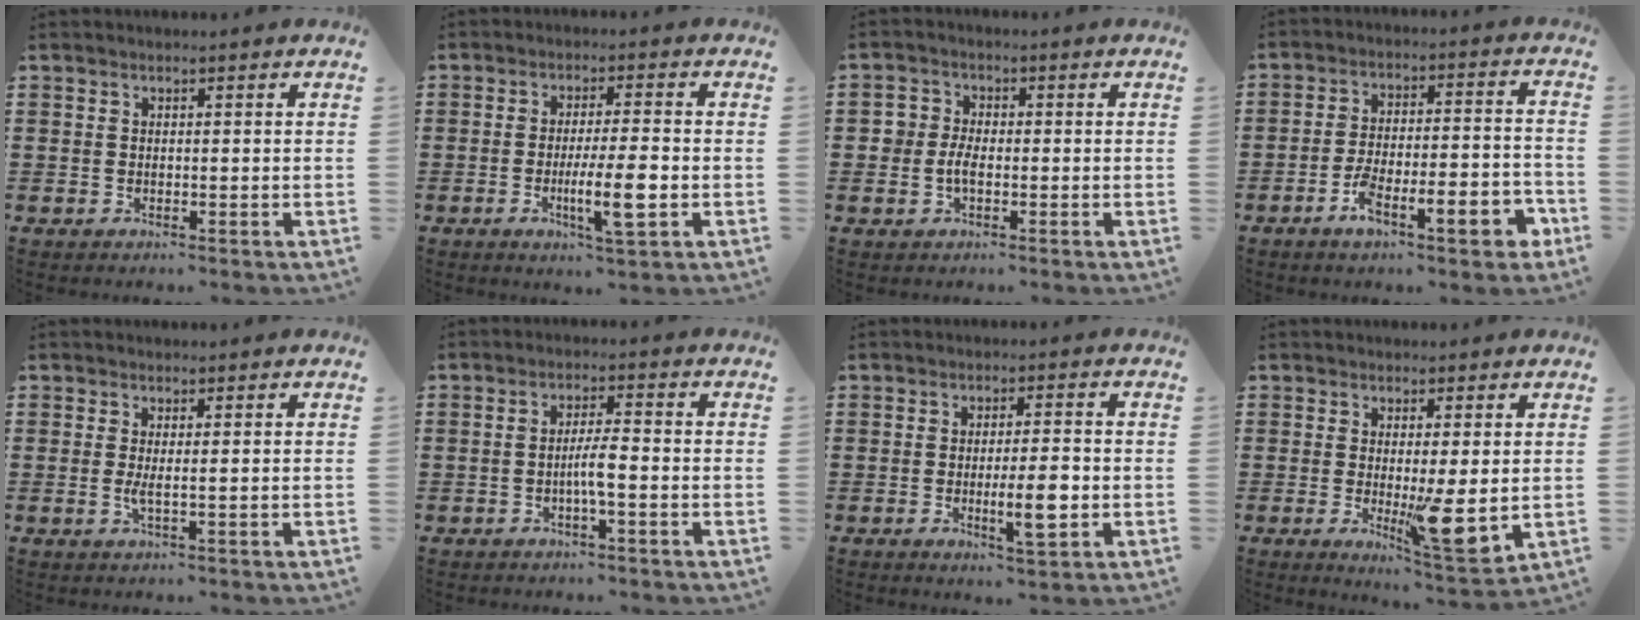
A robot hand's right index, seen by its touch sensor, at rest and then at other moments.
{"total": 7.7, "force": [-2.1, 0.9, 7.3], "torque": [-0.131, -0.012, -0.039]}
{"total": 3.0, "force": [-0.8, 2.2, 1.9], "torque": [-0.048, 0.002, -0.018]}
{"total": 9.1, "force": [-4.9, 2.5, 7.2], "torque": [-0.130, 0.008, -0.088]}
{"total": 1.7, "force": [0.0, -0.1, 1.7], "torque": [-0.032, -0.007, -0.001]}
{"total": 3.7, "force": [-1.1, 0.3, 3.5], "torque": [-0.070, -0.003, -0.024]}
{"total": 6.3, "force": [-1.4, 1.2, 6.1], "torque": [-0.097, -0.010, -0.026]}
{"total": 7.1, "force": [-0.6, 1.3, 7.0], "torque": [-0.106, -0.023, -0.005]}